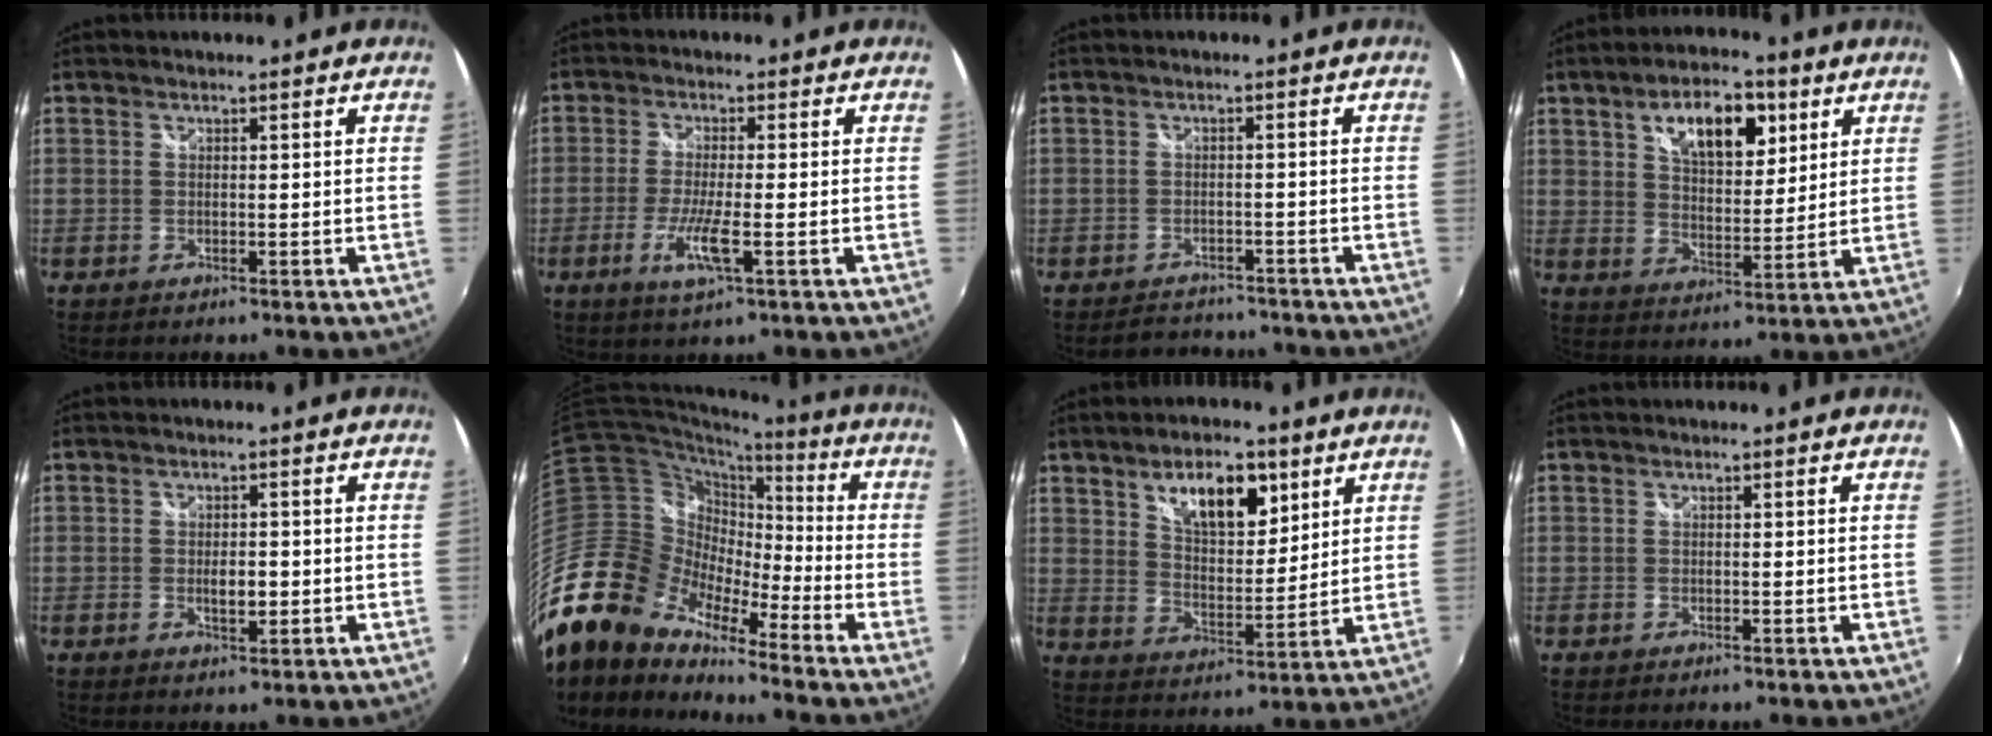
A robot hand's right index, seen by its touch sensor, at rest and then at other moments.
{"total": 6.0, "force": [-2.3, 0.4, 5.6], "torque": [-0.117, -0.013, -0.046]}
{"total": 5.0, "force": [-4.5, 2.2, 0.5], "torque": [-0.019, 0.006, -0.063]}
{"total": 12.5, "force": [5.9, 6.1, 9.2], "torque": [-0.146, 0.015, 0.097]}
{"total": 3.0, "force": [-0.5, 1.4, 2.6], "torque": [-0.044, -0.003, -0.007]}
{"total": 20.1, "force": [-15.1, 9.6, 9.2], "torque": [-0.183, -0.008, -0.303]}
{"total": 11.5, "force": [6.3, 5.2, 8.1], "torque": [-0.125, 0.006, 0.108]}
{"total": 0.0}